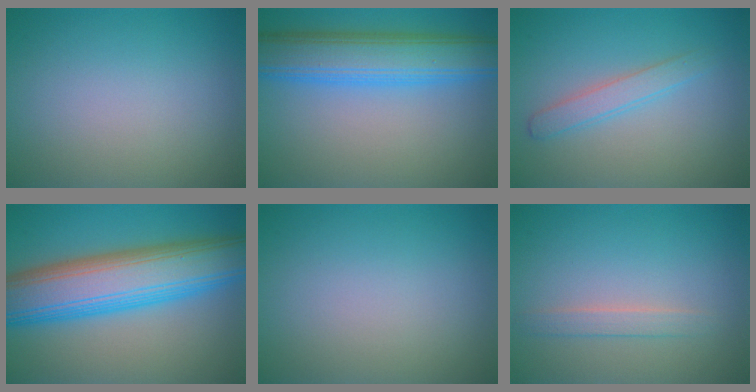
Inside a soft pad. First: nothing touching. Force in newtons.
{"total": 9.2, "press": 9.2, "slide": 0.3}
{"total": 2.1, "press": 2.1, "slide": 0.0}
{"total": 11.4, "press": 11.4, "slide": 0.3}
{"total": 0.0}
{"total": 1.5, "press": 1.5, "slide": 0.1}